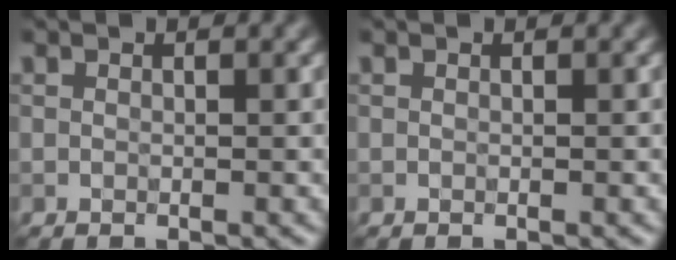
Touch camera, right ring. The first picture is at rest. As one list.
[{"total": 0.0}]